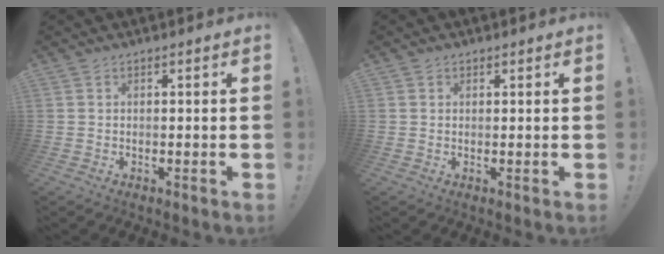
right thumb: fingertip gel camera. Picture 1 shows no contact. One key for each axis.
{"total": 0.9, "fx": 0.6, "fy": 0.7, "fz": -0.1, "tx": 0.007, "ty": -0.002, "tz": 0.012}